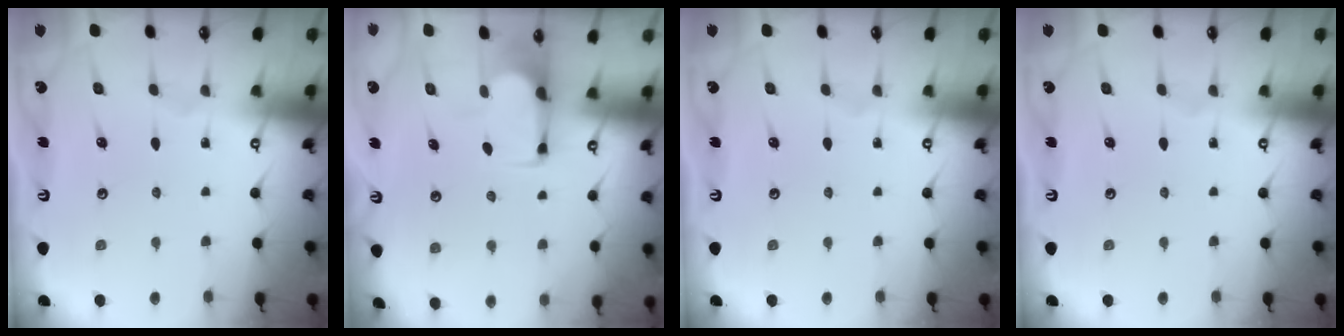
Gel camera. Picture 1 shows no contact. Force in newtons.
{"total": 1.7, "press": 1.6, "slide": 0.7}
{"total": 0.0}
{"total": 0.0}